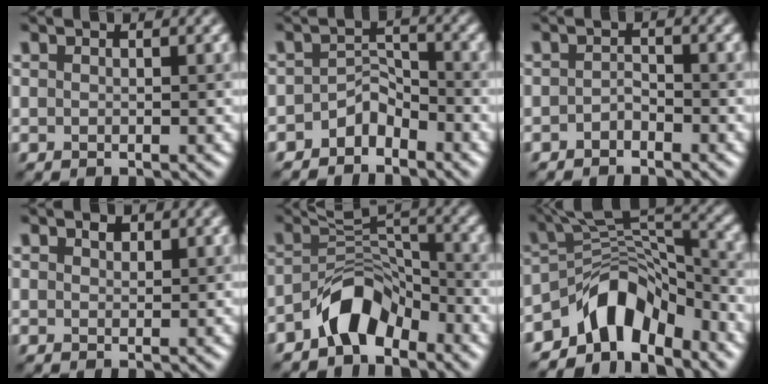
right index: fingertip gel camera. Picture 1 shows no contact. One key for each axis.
{"total": 2.6, "fx": -2.0, "fy": 1.3, "fz": 1.0, "tx": -0.014, "ty": 0.014, "tz": -0.037}
{"total": 1.2, "fx": -0.9, "fy": 0.5, "fz": 0.6, "tx": -0.011, "ty": 0.005, "tz": -0.019}
{"total": 1.0, "fx": 0.6, "fy": 0.7, "fz": 0.4, "tx": -0.008, "ty": 0.001, "tz": 0.011}
{"total": 4.6, "fx": -3.2, "fy": 2.3, "fz": 2.5, "tx": -0.031, "ty": 0.015, "tz": -0.064}
{"total": 8.1, "fx": -5.2, "fy": 4.1, "fz": 4.7, "tx": -0.048, "ty": 0.006, "tz": -0.100}